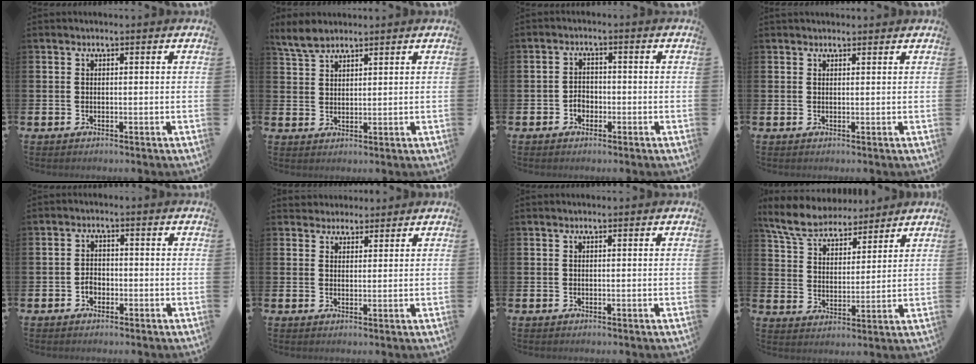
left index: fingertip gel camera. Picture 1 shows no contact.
{"total": 4.0, "force": [3.6, 1.1, 1.2], "torque": [-0.034, -0.008, 0.068]}
{"total": 2.2, "force": [-1.0, 1.8, 0.8], "torque": [-0.014, 0.002, -0.022]}
{"total": 0.8, "force": [0.8, 0.2, 0.0], "torque": [0.007, 0.000, 0.012]}
{"total": 1.9, "force": [-0.8, 1.5, 0.8], "torque": [-0.015, 0.003, -0.018]}
{"total": 2.8, "force": [2.5, 1.2, -0.5], "torque": [0.007, -0.010, 0.045]}
{"total": 0.0}
{"total": 7.2, "force": [6.6, 2.0, 1.8], "torque": [-0.072, -0.031, 0.121]}